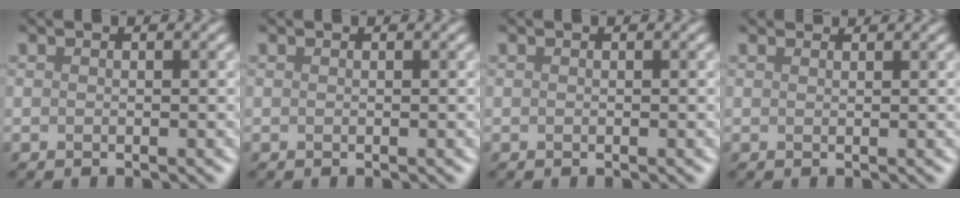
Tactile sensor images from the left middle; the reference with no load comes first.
{"total": 0.0}
{"total": 0.0}
{"total": 2.0, "force": [1.8, 0.5, 0.6], "torque": [-0.001, 0.015, 0.010]}